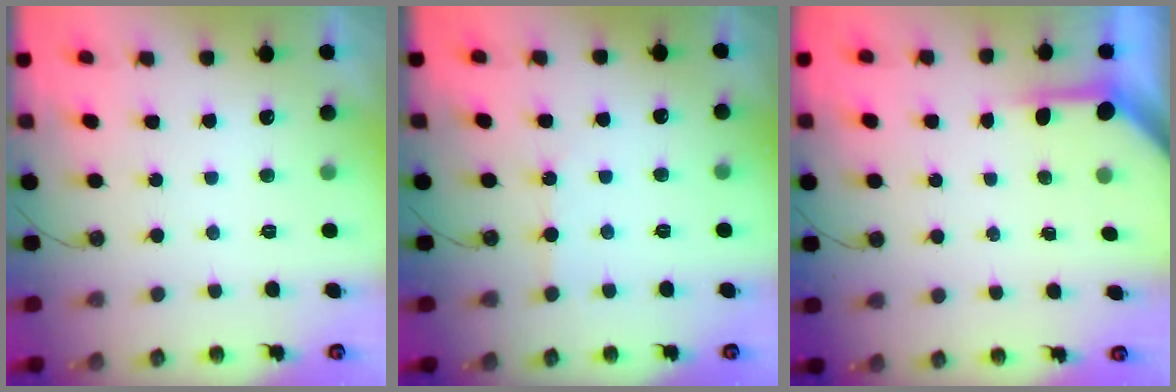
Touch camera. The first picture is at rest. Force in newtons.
{"total": 2.8, "press": 2.8, "slide": 0.4}
{"total": 3.8, "press": 3.8, "slide": 0.4}